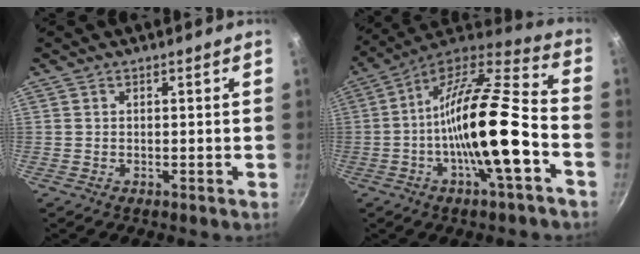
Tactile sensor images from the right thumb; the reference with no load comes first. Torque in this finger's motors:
{"motor_torque": [1.48, 3.32, 2.20, -0.57, 0.65]}